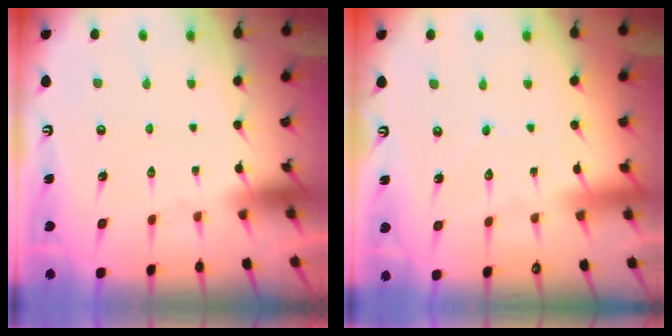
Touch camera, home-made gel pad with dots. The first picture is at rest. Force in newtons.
{"total": 3.7, "press": 3.7, "slide": 0.4}